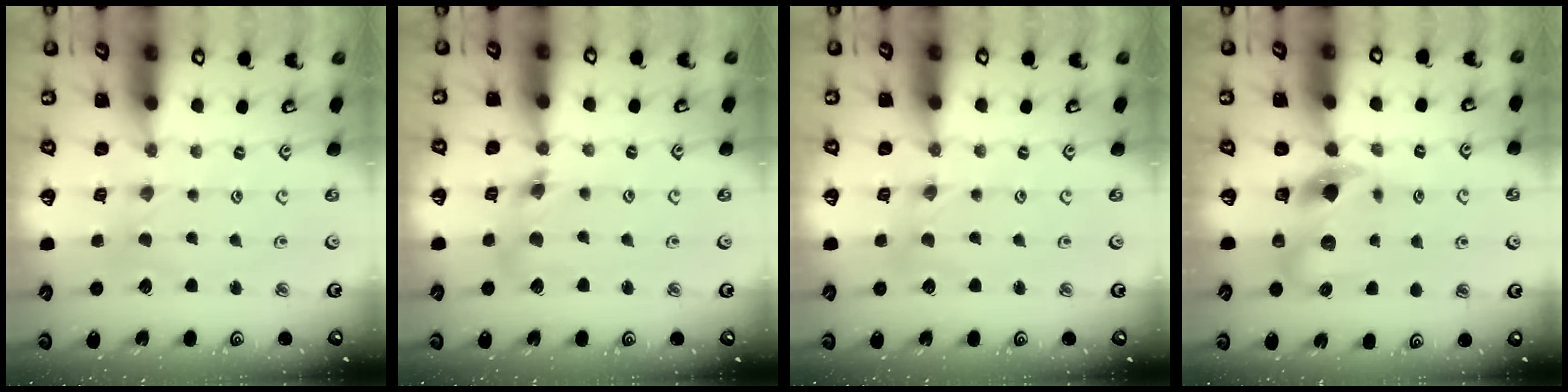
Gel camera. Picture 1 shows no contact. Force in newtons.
{"total": 7.1, "press": 7.0, "slide": 0.8}
{"total": 0.0}
{"total": 8.2, "press": 8.1, "slide": 0.8}